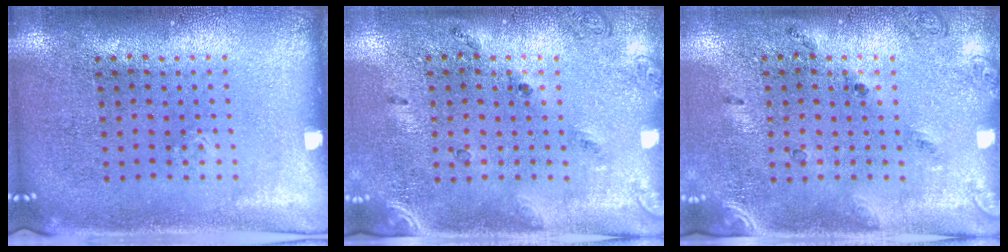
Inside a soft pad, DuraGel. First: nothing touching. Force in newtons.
{"total": 1.5, "press": 1.0, "slide": 1.1}
{"total": 1.5, "press": 1.0, "slide": 1.1}